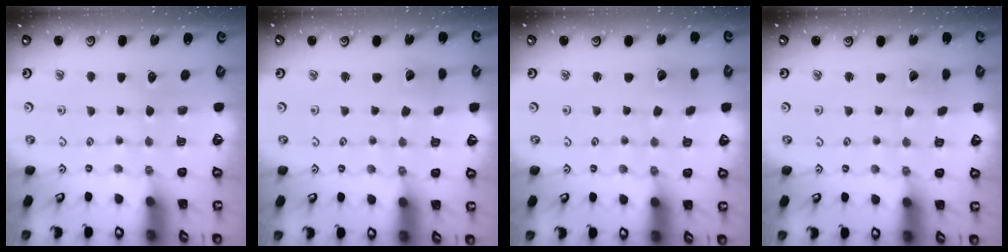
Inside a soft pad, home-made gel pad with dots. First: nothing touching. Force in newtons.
{"total": 1.9, "press": 1.9, "slide": 0.1}
{"total": 3.0, "press": 3.0, "slide": 0.3}
{"total": 0.0}